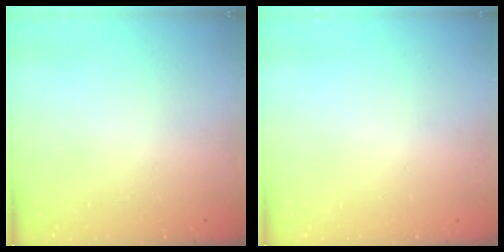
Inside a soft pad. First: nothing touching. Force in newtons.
{"total": 0.0}